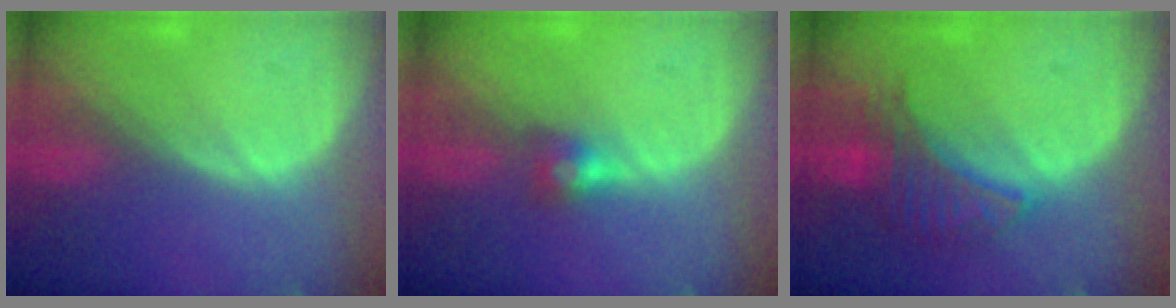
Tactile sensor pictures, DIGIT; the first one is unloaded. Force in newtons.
{"total": 2.8, "press": 2.5, "slide": 1.3}
{"total": 6.6, "press": 6.2, "slide": 2.2}